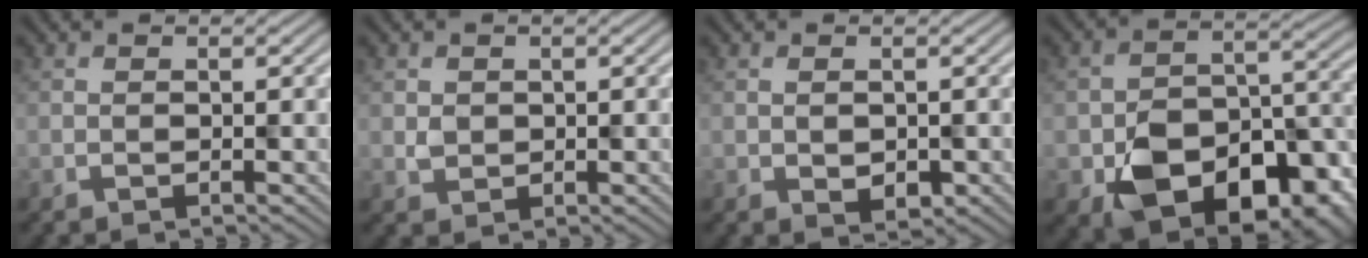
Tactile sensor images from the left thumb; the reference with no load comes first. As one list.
[{"total": 2.4, "force": [1.0, 2.2, -0.2], "torque": [0.001, -0.013, 0.015]}, {"total": 2.1, "force": [-0.1, 1.7, 1.1], "torque": [-0.016, -0.011, 0.004]}, {"total": 12.4, "force": [-5.7, 8.6, 6.9], "torque": [-0.111, -0.042, -0.088]}]